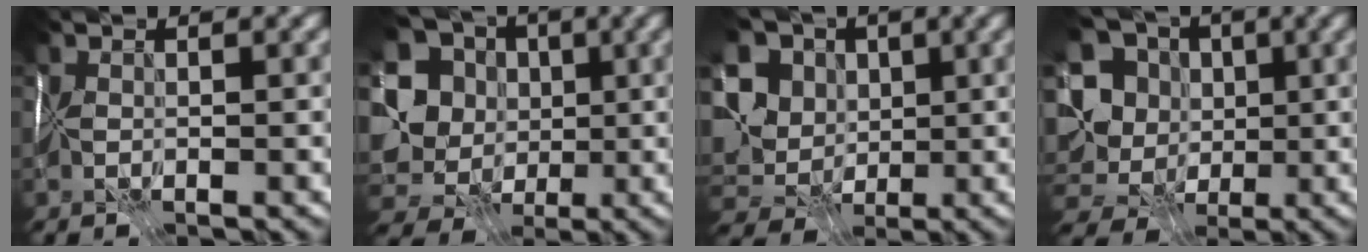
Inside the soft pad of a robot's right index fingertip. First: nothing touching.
{"total": 13.2, "force": [-0.5, 12.0, 5.4], "torque": [-0.138, -0.002, -0.005]}
{"total": 11.1, "force": [2.2, 9.3, 5.7], "torque": [-0.114, 0.009, 0.028]}
{"total": 11.2, "force": [-0.1, 10.0, 5.0], "torque": [-0.122, 0.012, -0.002]}